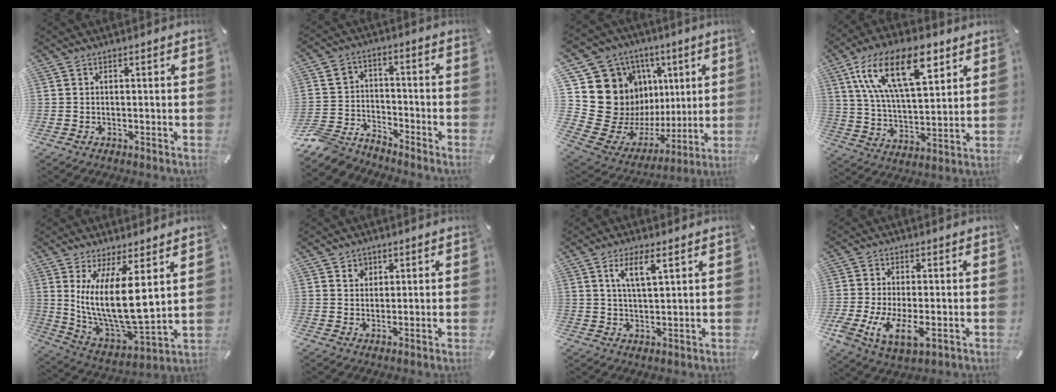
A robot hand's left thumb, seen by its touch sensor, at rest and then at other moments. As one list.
[{"total": 8.6, "force": [-7.3, 4.5, 1.0], "torque": [-0.027, 0.041, -0.146]}, {"total": 21.0, "force": [5.0, 18.3, 9.1], "torque": [-0.139, -0.076, 0.146]}, {"total": 20.0, "force": [10.0, 9.3, 14.6], "torque": [-0.289, -0.024, 0.164]}, {"total": 17.5, "force": [5.1, 6.7, 15.4], "torque": [-0.315, -0.049, 0.091]}, {"total": 2.7, "force": [1.5, 2.3, 0.3], "torque": [0.008, -0.003, 0.024]}, {"total": 5.6, "force": [3.1, 1.5, 4.4], "torque": [-0.088, -0.001, 0.051]}, {"total": 9.5, "force": [-2.3, 4.4, 8.1], "torque": [-0.181, -0.017, -0.038]}]